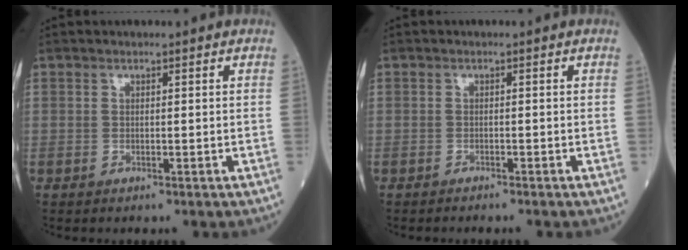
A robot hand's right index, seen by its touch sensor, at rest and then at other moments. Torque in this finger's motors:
{"motor_torque": [-0.05, -0.05, 0.05, -0.01]}